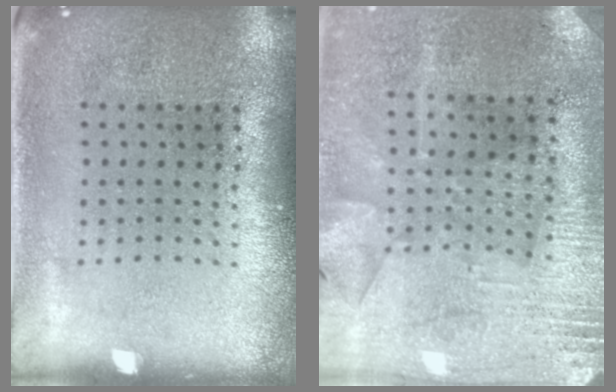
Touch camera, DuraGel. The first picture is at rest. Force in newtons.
{"total": 2.9, "press": 2.8, "slide": 0.8}